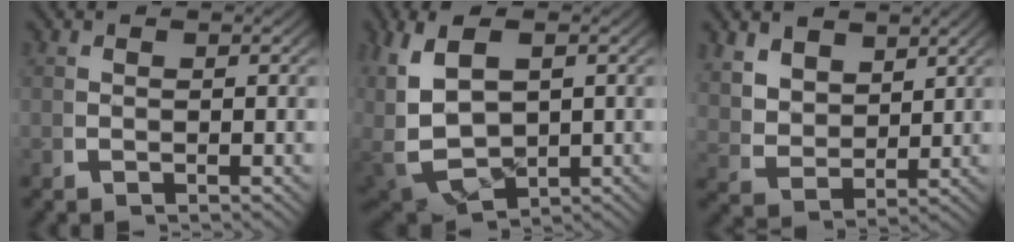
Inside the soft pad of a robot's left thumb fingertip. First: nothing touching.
{"total": 8.7, "force": [0.0, 6.1, 6.2], "torque": [-0.167, -0.039, 0.030]}
{"total": 4.3, "force": [2.3, 2.7, 2.3], "torque": [-0.057, -0.022, 0.059]}